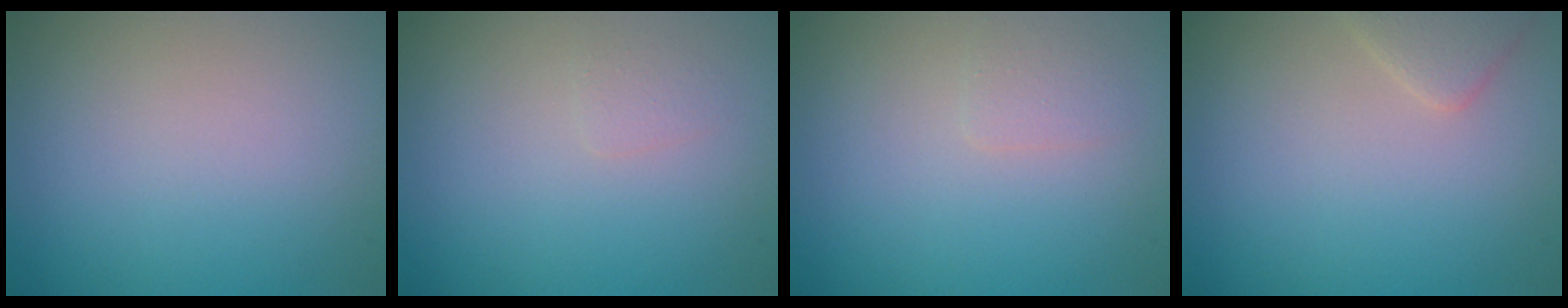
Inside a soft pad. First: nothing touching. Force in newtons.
{"total": 0.7, "press": 0.7, "slide": 0.1}
{"total": 1.0, "press": 1.0, "slide": 0.1}
{"total": 1.9, "press": 1.9, "slide": 0.1}